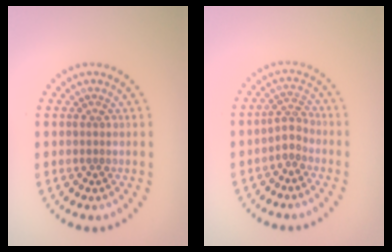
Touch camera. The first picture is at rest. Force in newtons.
{"total": 1.8, "press": 1.2, "slide": 1.3}